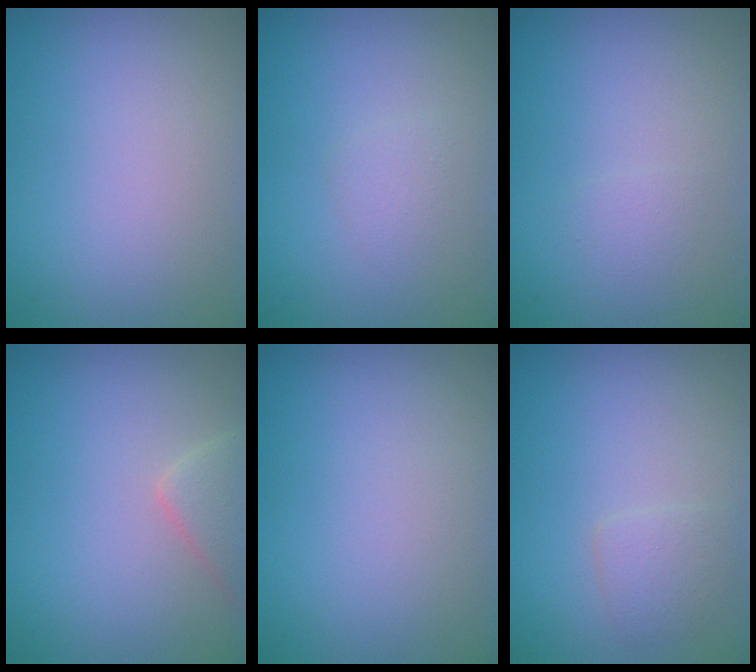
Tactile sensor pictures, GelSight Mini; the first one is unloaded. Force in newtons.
{"total": 0.9, "press": 0.9, "slide": 0.1}
{"total": 0.7, "press": 0.7, "slide": 0.0}
{"total": 2.1, "press": 2.1, "slide": 0.2}
{"total": 0.0}
{"total": 1.5, "press": 1.5, "slide": 0.1}